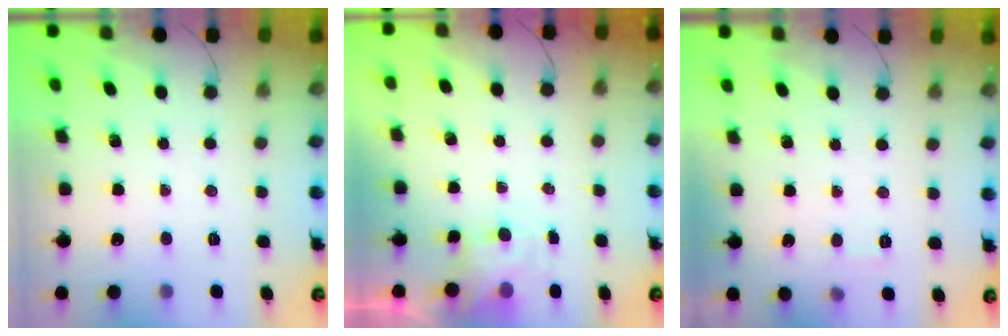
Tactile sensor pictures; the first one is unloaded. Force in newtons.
{"total": 4.6, "press": 4.5, "slide": 1.1}
{"total": 1.9, "press": 1.4, "slide": 1.3}